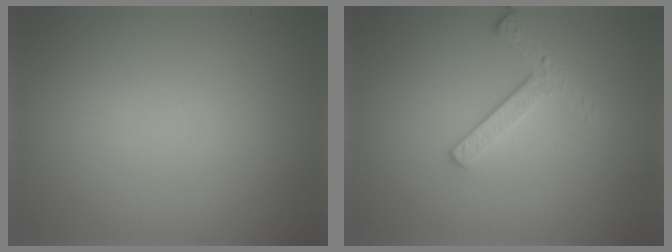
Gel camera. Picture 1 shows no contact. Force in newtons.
{"total": 2.4, "press": 2.3, "slide": 0.8}